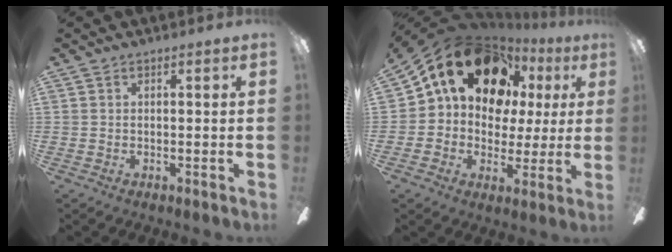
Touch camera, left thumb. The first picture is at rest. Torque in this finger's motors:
{"motor_torque": [-0.18, 2.31, 1.50, -1.27, 0.26]}